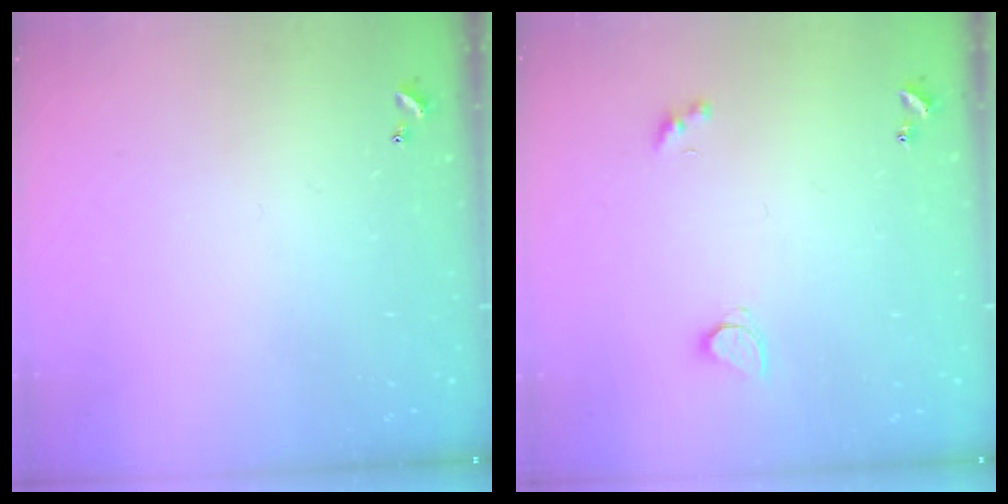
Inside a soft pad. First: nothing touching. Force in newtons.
{"total": 2.6, "press": 2.6, "slide": 0.5}